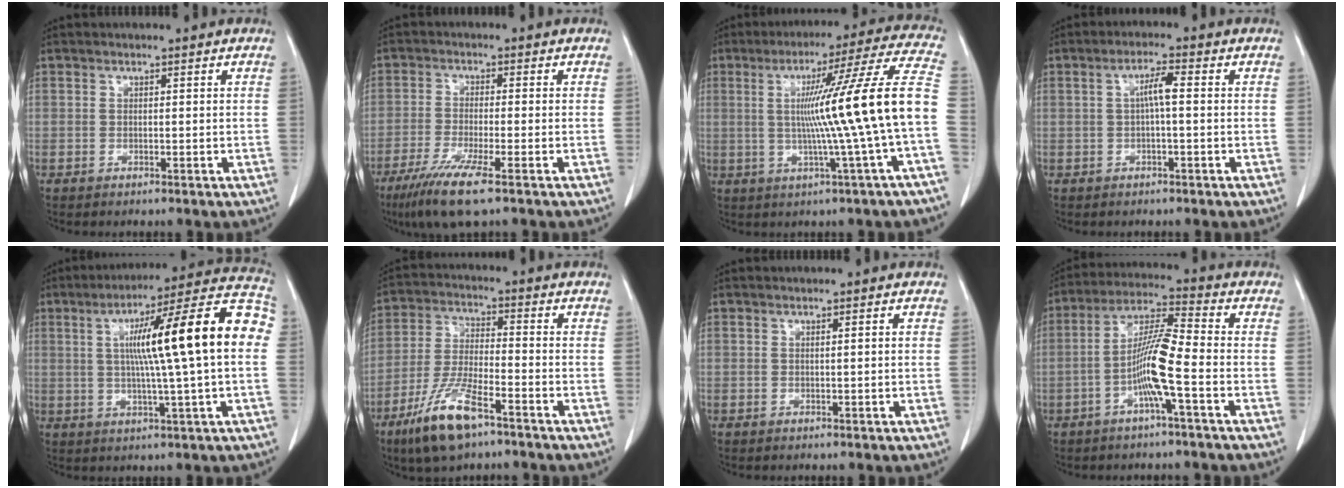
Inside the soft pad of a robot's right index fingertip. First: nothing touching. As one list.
[{"total": 8.2, "force": [-5.1, 0.1, 6.3], "torque": [-0.120, -0.024, -0.090]}, {"total": 17.0, "force": [-0.8, -2.7, 16.8], "torque": [-0.238, 0.013, -0.018]}, {"total": 3.3, "force": [0.2, 0.2, 3.3], "torque": [-0.061, 0.007, 0.004]}, {"total": 19.0, "force": [2.2, 0.3, 18.9], "torque": [-0.272, 0.031, 0.023]}, {"total": 11.3, "force": [-7.1, 2.4, 8.5], "torque": [-0.178, -0.022, -0.132]}, {"total": 0.8, "force": [0.1, 0.0, 0.8], "torque": [-0.015, 0.001, 0.002]}, {"total": 9.2, "force": [-2.9, 0.0, 8.8], "torque": [-0.172, 0.012, -0.056]}]